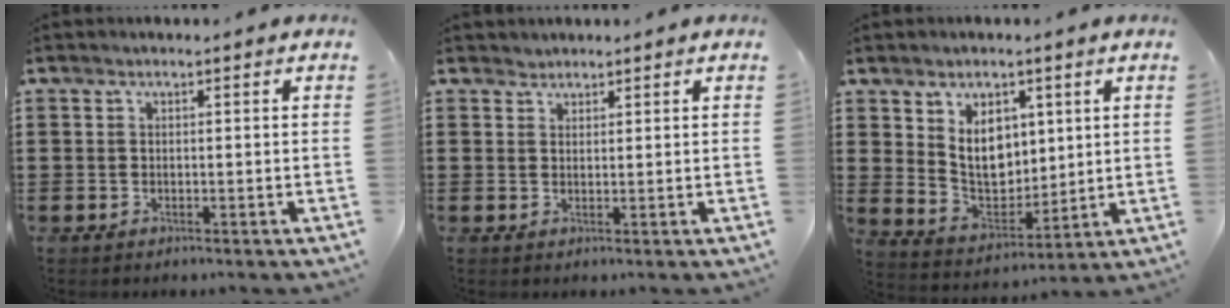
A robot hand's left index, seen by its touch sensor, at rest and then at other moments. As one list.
[{"total": 1.3, "force": [1.2, 0.4, -0.1], "torque": [-0.002, 0.001, 0.025]}, {"total": 7.9, "force": [2.9, 5.7, 4.7], "torque": [-0.086, -0.001, 0.054]}]